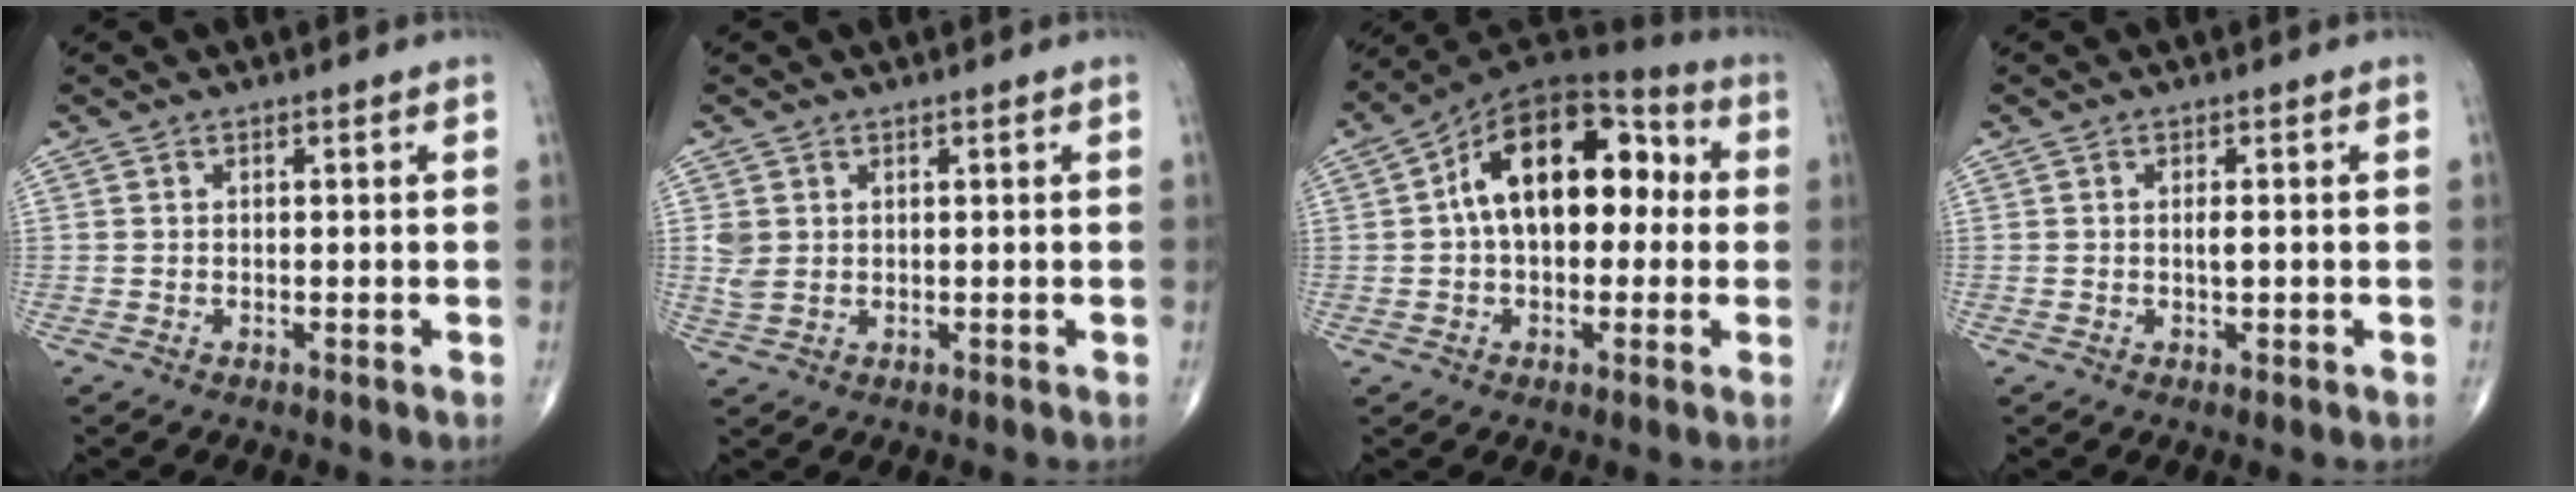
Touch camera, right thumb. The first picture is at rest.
{"total": 2.7, "force": [0.7, 2.1, 1.5], "torque": [-0.034, -0.001, 0.020]}
{"total": 18.1, "force": [1.9, 10.9, 14.4], "torque": [-0.193, 0.047, 0.020]}
{"total": 1.5, "force": [0.0, 0.6, 1.4], "torque": [-0.023, 0.000, -0.001]}